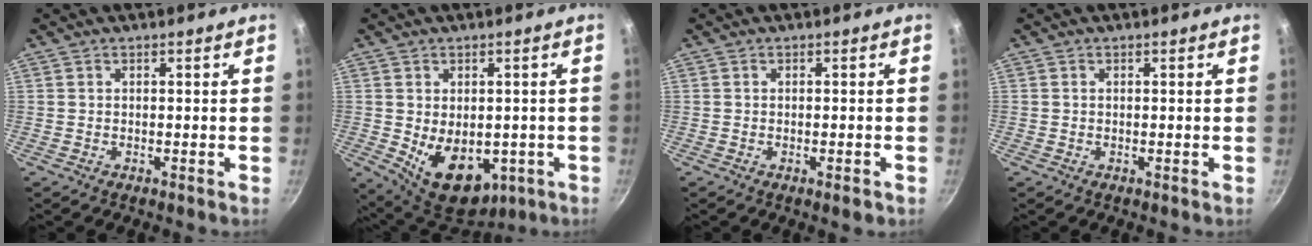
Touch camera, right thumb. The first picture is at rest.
{"total": 13.4, "force": [-2.6, 8.8, 9.8], "torque": [-0.112, -0.016, -0.011]}
{"total": 2.0, "force": [-0.9, 0.6, 1.7], "torque": [-0.033, -0.001, -0.015]}
{"total": 0.0}